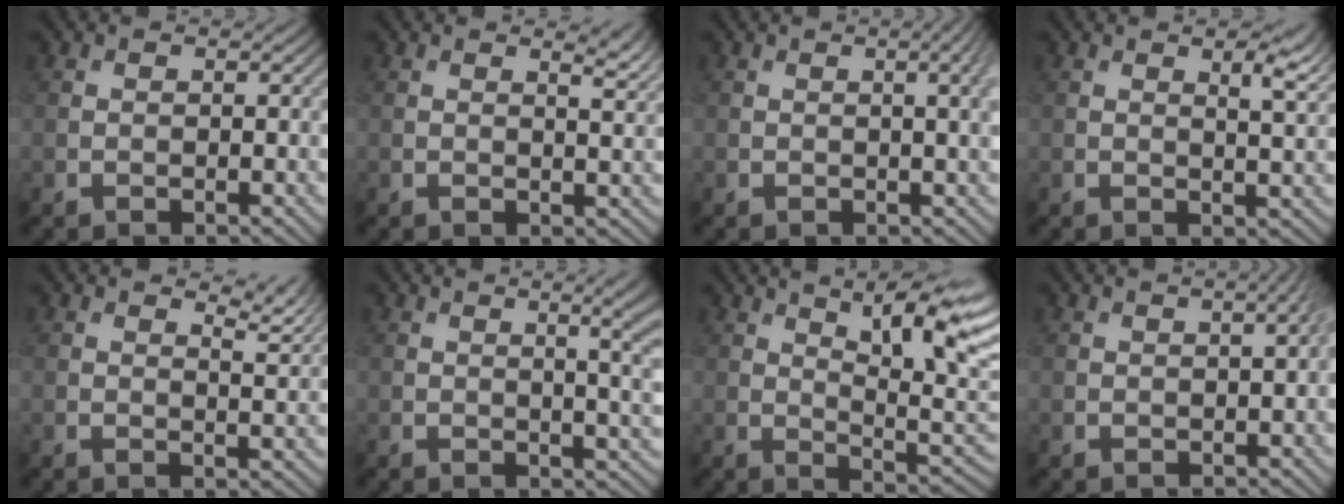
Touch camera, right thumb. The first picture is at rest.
{"total": 2.3, "force": [1.6, 0.5, 1.6], "torque": [-0.023, -0.007, 0.024]}
{"total": 3.3, "force": [0.7, 0.7, 3.1], "torque": [-0.037, 0.009, 0.009]}
{"total": 3.4, "force": [1.9, 0.8, 2.6], "torque": [-0.048, -0.004, 0.035]}
{"total": 3.0, "force": [2.4, 0.7, 1.6], "torque": [-0.022, -0.009, 0.039]}
{"total": 5.7, "force": [1.4, 1.7, 5.3], "torque": [-0.056, 0.014, 0.015]}
{"total": 12.0, "force": [5.4, 3.0, 10.3], "torque": [-0.166, 0.003, 0.087]}
{"total": 2.3, "force": [0.2, 0.6, 2.2], "torque": [-0.024, 0.009, 0.004]}